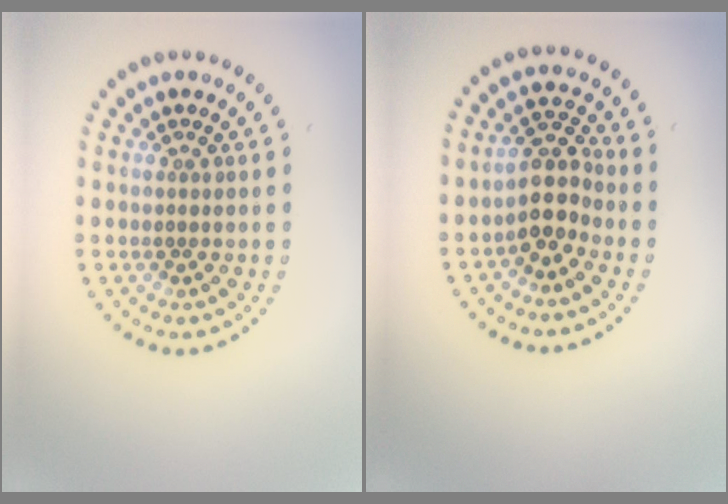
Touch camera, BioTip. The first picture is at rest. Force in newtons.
{"total": 3.4, "press": 2.8, "slide": 2.0}